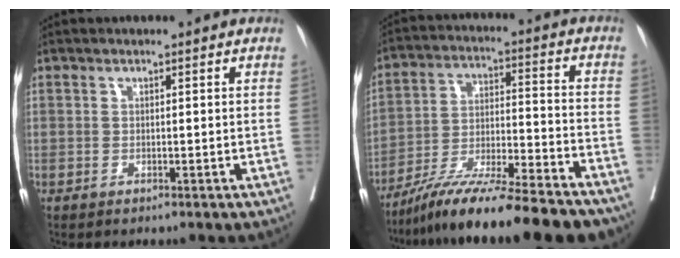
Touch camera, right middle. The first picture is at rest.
{"total": 19.1, "force": [-16.0, 0.9, 10.4], "torque": [-0.174, -0.020, -0.268]}